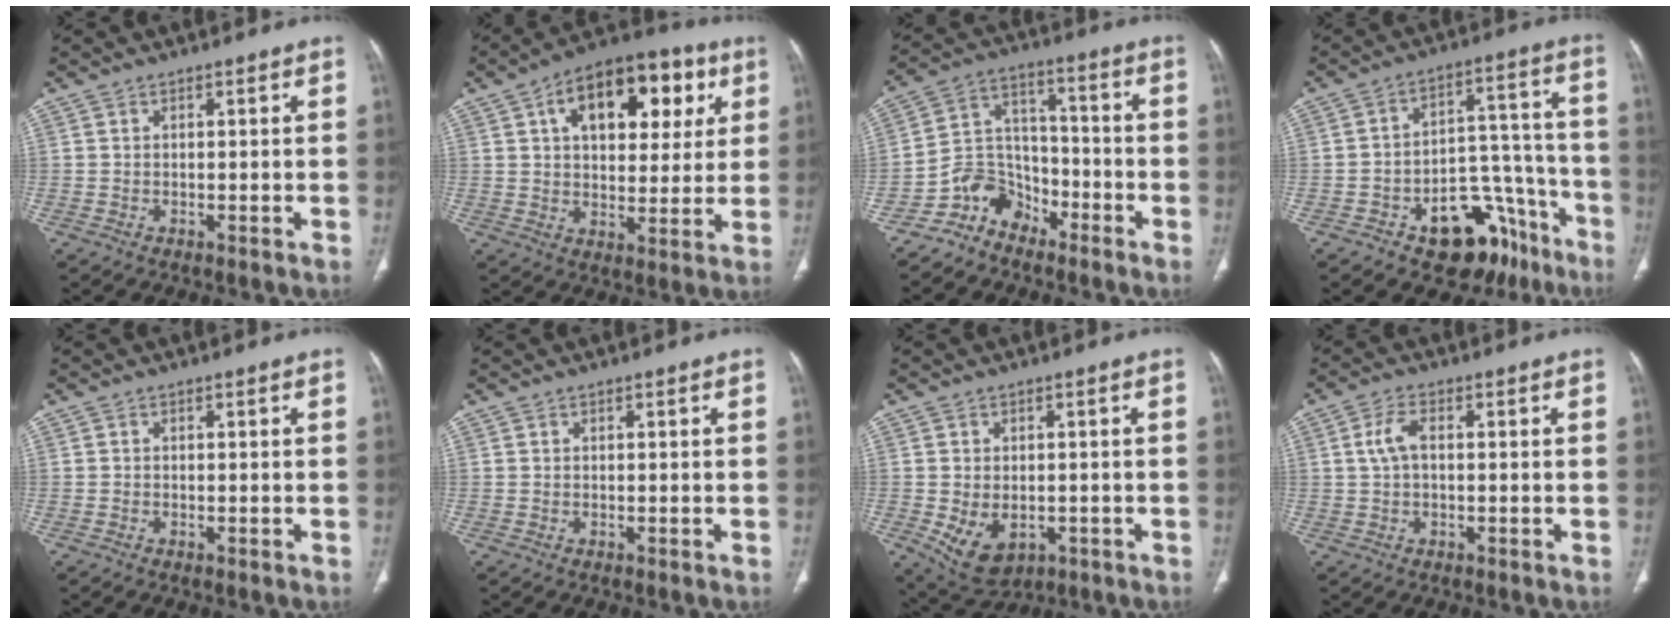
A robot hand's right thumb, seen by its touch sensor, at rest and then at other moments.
{"total": 19.4, "force": [7.1, 11.2, 14.2], "torque": [-0.161, 0.004, 0.102]}
{"total": 7.4, "force": [-5.8, 4.5, 0.7], "torque": [0.012, 0.064, -0.119]}
{"total": 17.2, "force": [-10.1, 9.8, 9.8], "torque": [-0.078, 0.100, -0.140]}
{"total": 0.0}
{"total": 0.0}
{"total": 8.2, "force": [-2.2, 5.6, 5.5], "torque": [-0.084, -0.001, -0.015]}
{"total": 4.0, "force": [0.4, 2.1, 3.3], "torque": [-0.077, 0.011, 0.007]}